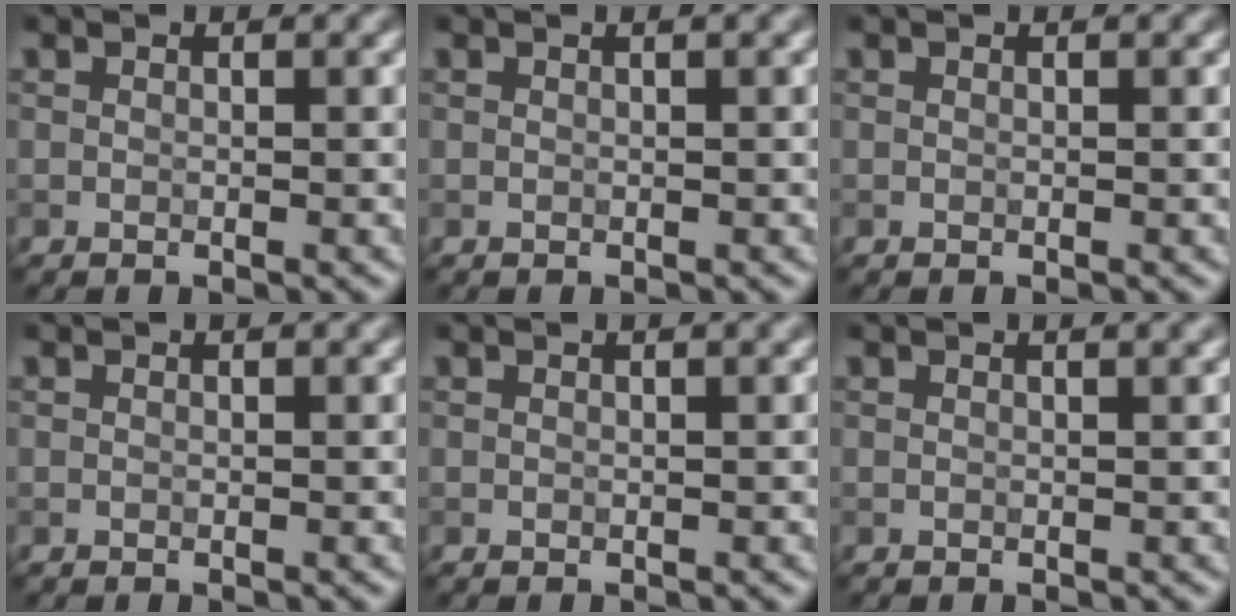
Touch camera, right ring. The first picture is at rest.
{"total": 0.6, "force": [0.3, 0.0, 0.5], "torque": [-0.008, 0.007, 0.004]}
{"total": 0.0}
{"total": 0.0}
{"total": 0.5, "force": [0.3, 0.0, 0.5], "torque": [-0.008, 0.008, 0.005]}
{"total": 0.8, "force": [0.6, 0.1, 0.5], "torque": [-0.009, 0.005, 0.005]}